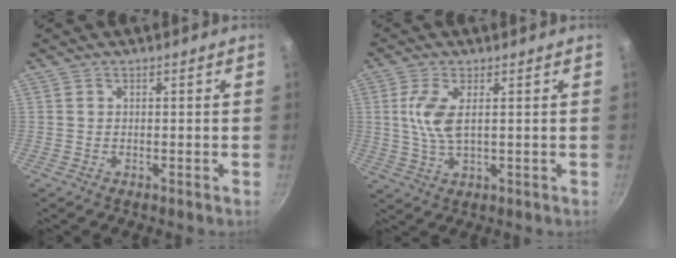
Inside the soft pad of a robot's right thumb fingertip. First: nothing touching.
{"total": 6.4, "force": [1.2, 2.5, 5.8], "torque": [-0.130, -0.001, 0.028]}